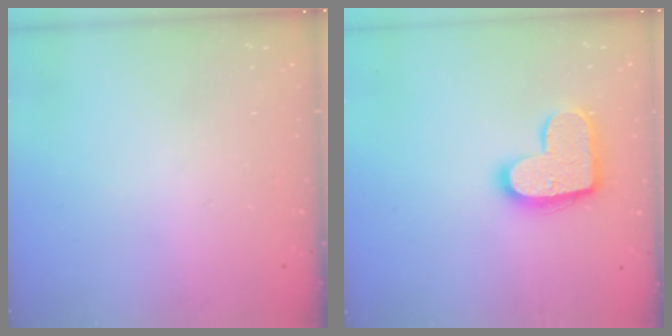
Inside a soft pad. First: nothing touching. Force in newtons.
{"total": 15.5, "press": 15.5, "slide": 0.8}